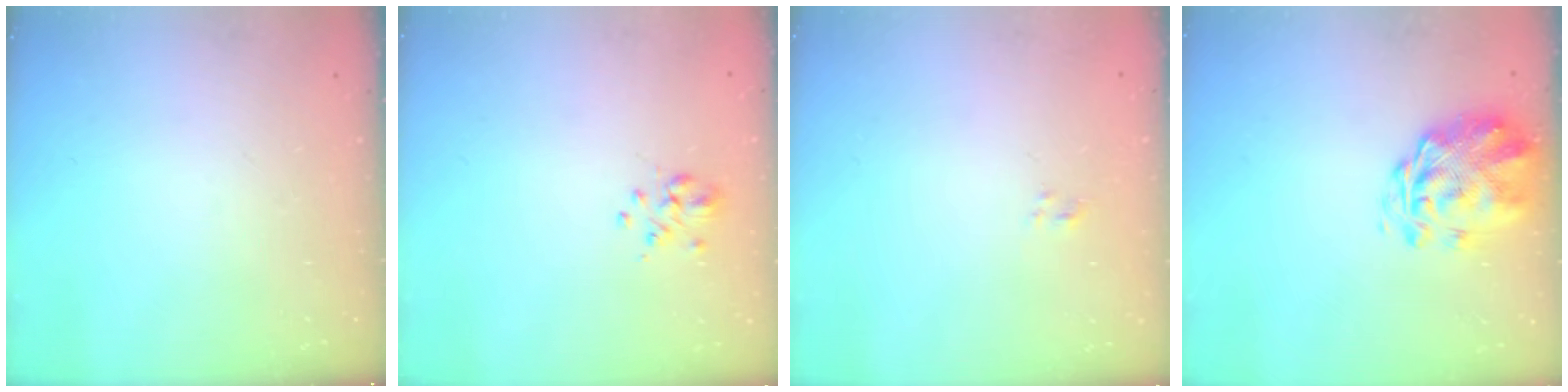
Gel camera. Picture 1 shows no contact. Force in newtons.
{"total": 2.7, "press": 2.5, "slide": 1.1}
{"total": 1.2, "press": 1.0, "slide": 0.7}
{"total": 2.9, "press": 2.5, "slide": 1.5}